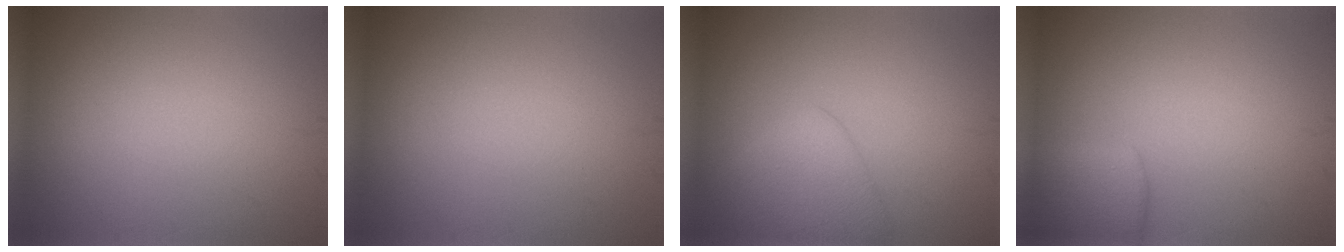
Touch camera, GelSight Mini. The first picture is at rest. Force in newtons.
{"total": 0.0}
{"total": 3.7, "press": 3.7, "slide": 0.2}
{"total": 3.6, "press": 3.6, "slide": 0.1}